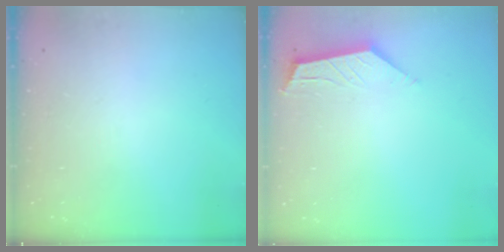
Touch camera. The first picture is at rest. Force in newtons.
{"total": 3.6, "press": 3.5, "slide": 0.4}